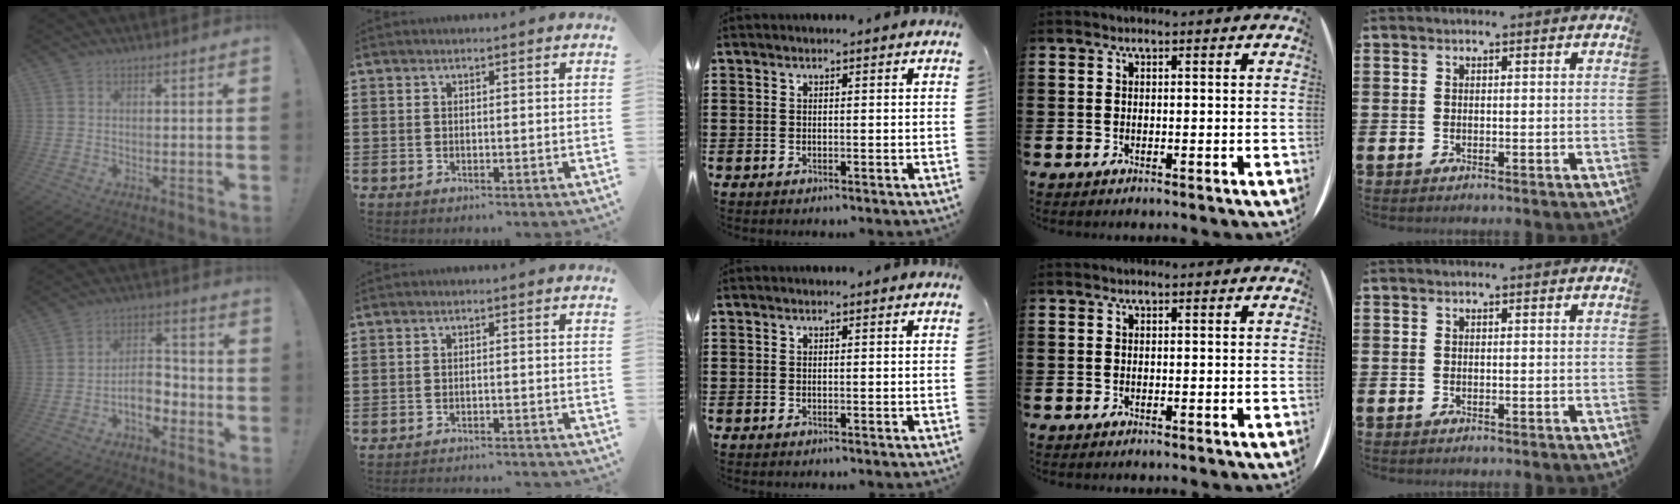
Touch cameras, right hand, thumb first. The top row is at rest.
{"thumb": {"total": 8.1, "force": [-4.2, 5.2, 4.6], "torque": [-0.070, 0.024, -0.069]}, "index": {"total": 2.0, "force": [-2.0, -0.2, 0.2], "torque": [-0.007, 0.000, -0.042]}}